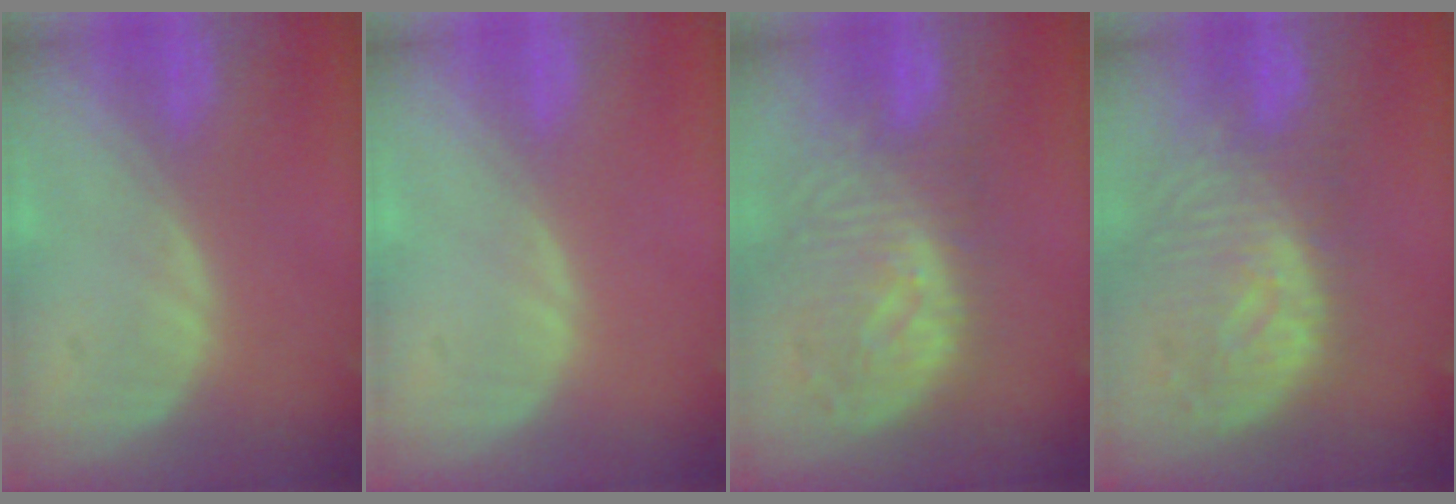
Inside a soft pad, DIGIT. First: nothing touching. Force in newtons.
{"total": 0.0}
{"total": 10.9, "press": 9.6, "slide": 5.1}
{"total": 11.3, "press": 9.9, "slide": 5.6}